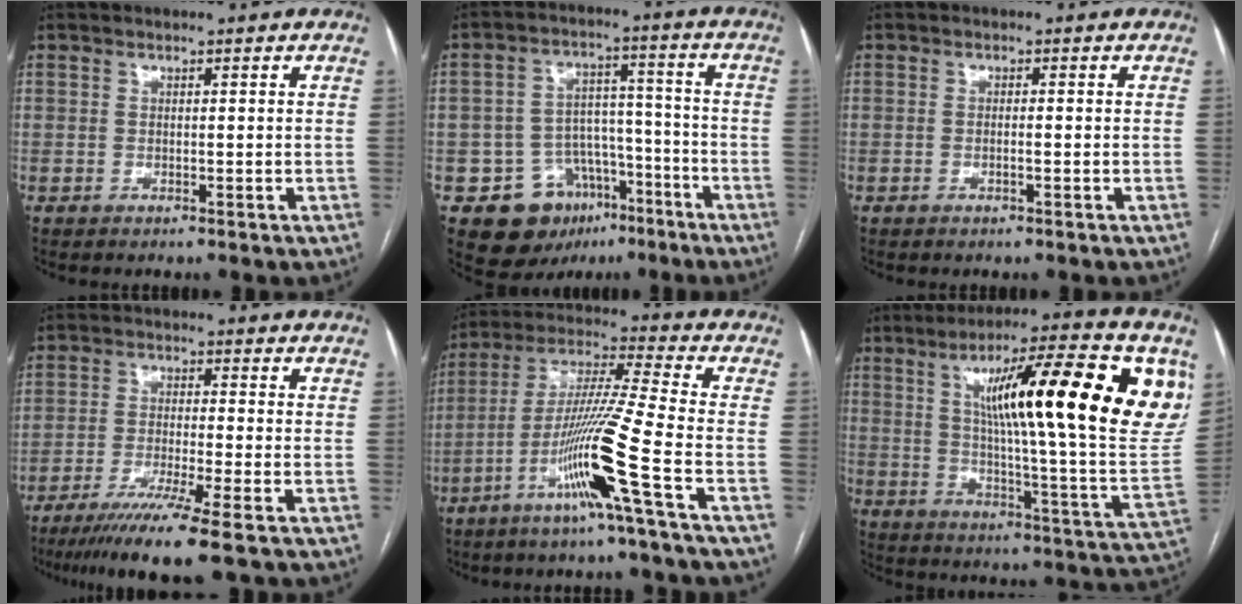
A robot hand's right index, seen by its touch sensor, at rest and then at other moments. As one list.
[{"total": 11.8, "force": [-6.6, 8.8, 4.3], "torque": [-0.055, 0.047, -0.089]}, {"total": 0.9, "force": [-0.3, 0.0, 0.9], "torque": [-0.017, 0.000, -0.005]}, {"total": 10.3, "force": [-7.4, -1.9, 6.8], "torque": [-0.108, -0.033, -0.120]}, {"total": 13.6, "force": [-5.9, -2.4, 12.0], "torque": [-0.232, -0.011, -0.116]}, {"total": 27.0, "force": [10.1, 2.3, 25.0], "torque": [-0.321, 0.017, 0.147]}]